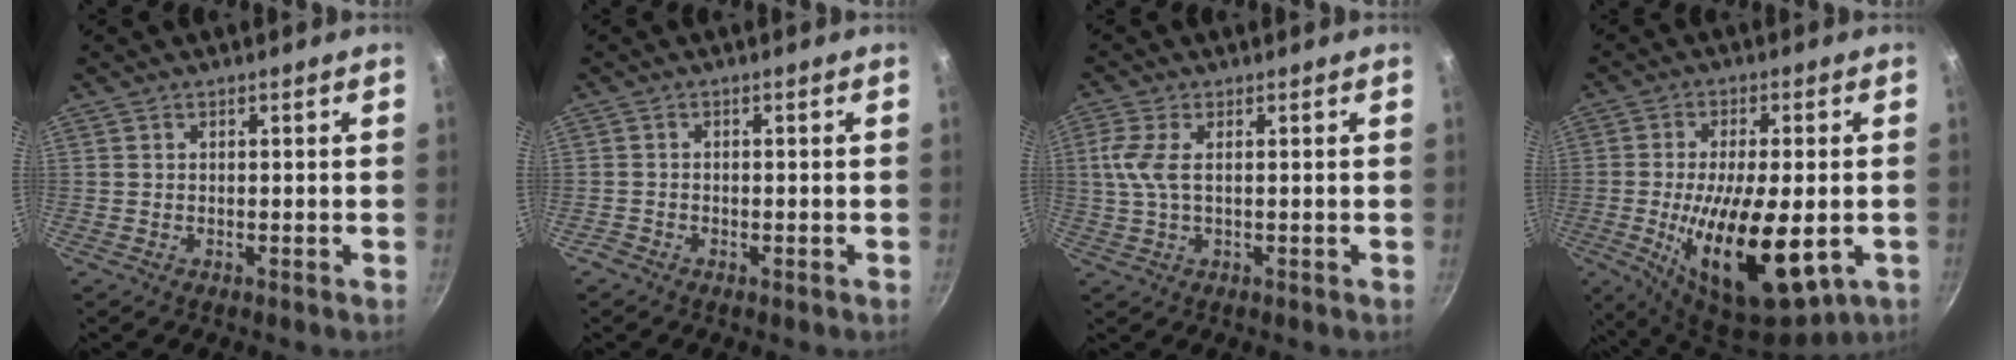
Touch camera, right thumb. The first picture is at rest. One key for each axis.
{"total": 1.2, "fx": -0.9, "fy": 0.7, "fz": 0.4, "tx": -0.016, "ty": 0.007, "tz": -0.020}
{"total": 5.1, "fx": 0.7, "fy": 2.1, "fz": 4.6, "tx": -0.112, "ty": 0.006, "tz": 0.011}
{"total": 19.4, "fx": -4.5, "fy": 7.9, "fz": 17.1, "tx": -0.287, "ty": -0.008, "tz": -0.064}